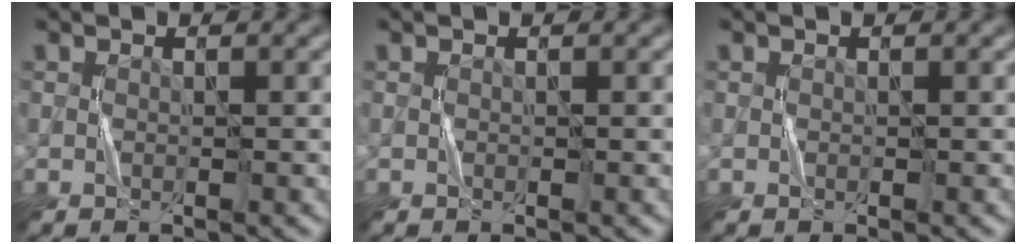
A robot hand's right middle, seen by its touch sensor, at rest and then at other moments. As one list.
[{"total": 0.0}, {"total": 0.0}]